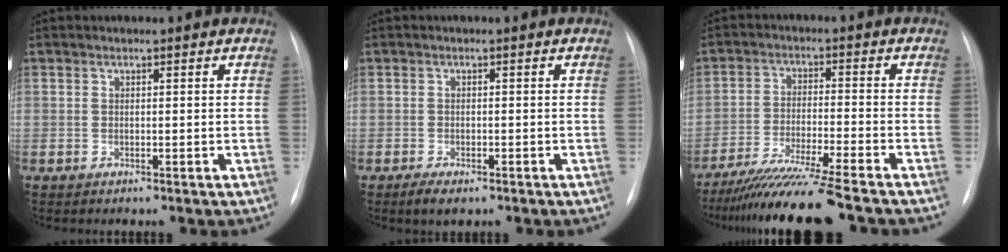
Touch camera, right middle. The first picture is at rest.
{"total": 2.6, "force": [-1.7, 1.1, 1.7], "torque": [-0.032, -0.003, -0.022]}
{"total": 13.0, "force": [-11.0, -1.4, 6.7], "torque": [-0.100, -0.036, -0.181]}